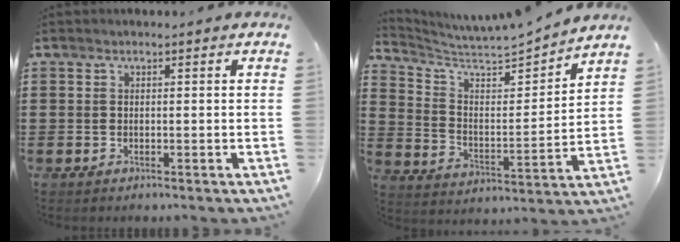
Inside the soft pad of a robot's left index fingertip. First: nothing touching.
{"total": 4.8, "force": [4.6, 0.6, 1.2], "torque": [-0.051, -0.046, 0.070]}